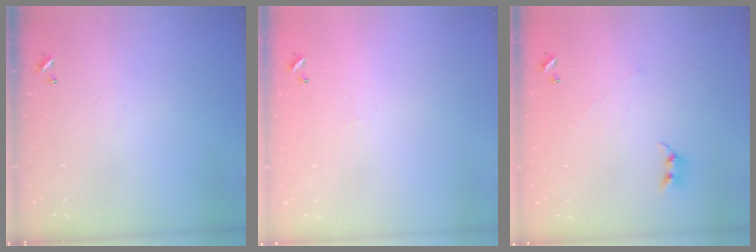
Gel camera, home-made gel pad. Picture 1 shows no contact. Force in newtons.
{"total": 5.8, "press": 5.7, "slide": 0.8}
{"total": 5.5, "press": 5.5, "slide": 0.7}